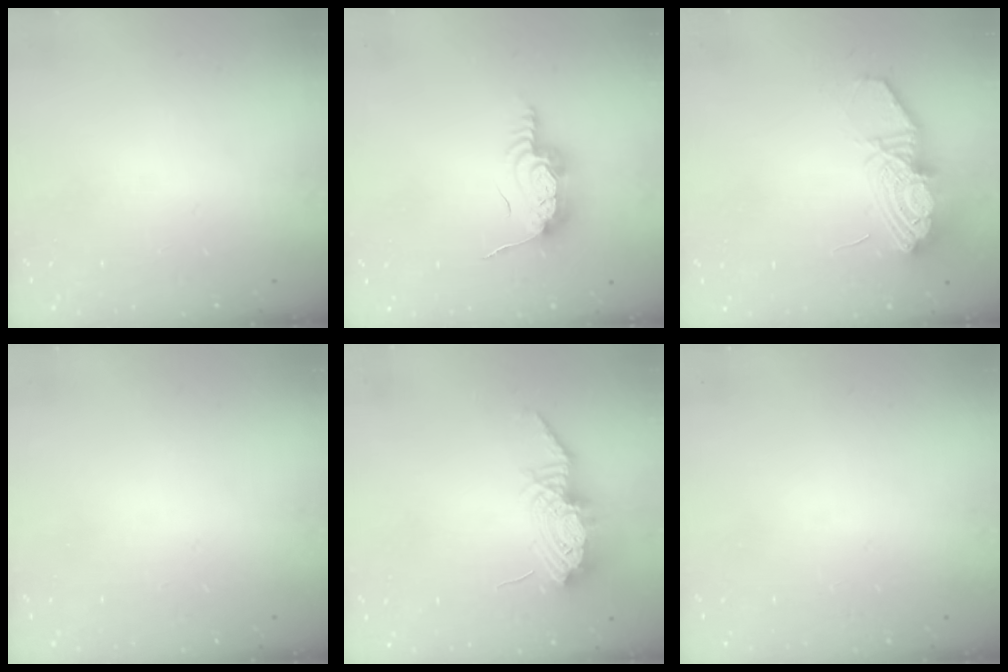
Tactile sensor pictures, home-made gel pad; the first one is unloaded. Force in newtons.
{"total": 10.8, "press": 10.7, "slide": 1.1}
{"total": 13.0, "press": 12.9, "slide": 1.3}
{"total": 0.0}
{"total": 11.9, "press": 11.8, "slide": 1.1}
{"total": 0.0}